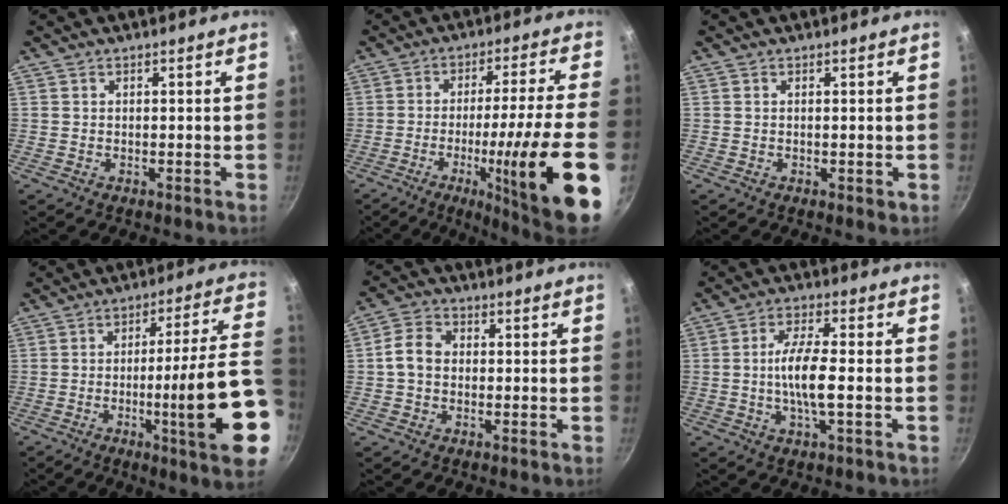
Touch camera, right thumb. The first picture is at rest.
{"total": 20.9, "force": [-6.6, 1.2, 19.8], "torque": [-0.281, 0.021, -0.094]}
{"total": 1.1, "force": [-0.2, 0.3, 1.0], "torque": [-0.015, -0.003, -0.003]}
{"total": 20.9, "force": [-6.0, 1.8, 20.0], "torque": [-0.259, 0.026, -0.087]}
{"total": 5.7, "force": [-0.1, 4.5, 3.5], "torque": [-0.057, 0.017, -0.015]}
{"total": 8.2, "force": [-1.0, 2.0, 7.9], "torque": [-0.156, 0.013, -0.026]}